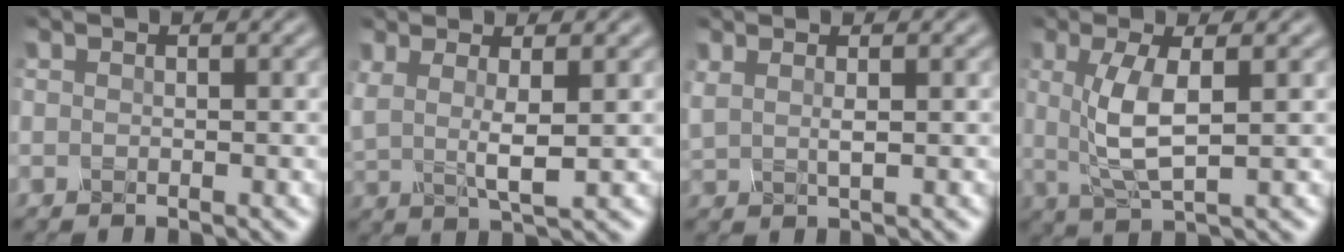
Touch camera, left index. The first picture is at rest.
{"total": 3.4, "force": [1.1, 0.8, 3.1], "torque": [-0.070, -0.007, 0.024]}
{"total": 1.7, "force": [0.9, 0.4, 1.4], "torque": [-0.028, -0.001, 0.020]}
{"total": 4.8, "force": [0.7, 1.3, 4.6], "torque": [-0.096, -0.001, 0.019]}